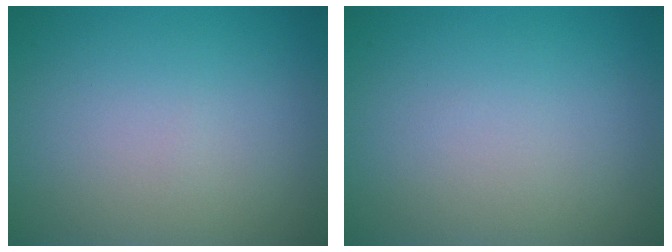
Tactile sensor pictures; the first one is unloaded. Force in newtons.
{"total": 0.0}